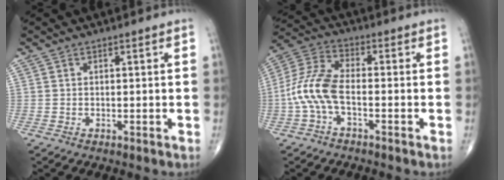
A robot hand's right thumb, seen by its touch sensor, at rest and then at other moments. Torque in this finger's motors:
{"motor_torque": [-0.19, 0.32, 1.14, -0.38, 0.15]}